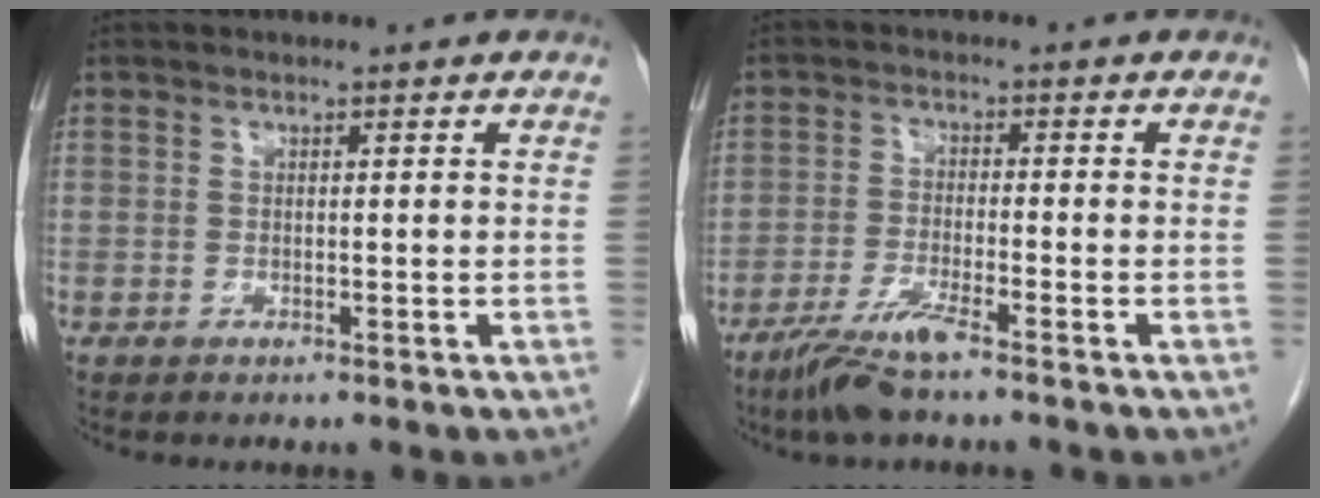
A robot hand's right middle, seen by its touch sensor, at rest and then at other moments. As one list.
[{"total": 6.0, "force": [-4.4, 0.0, 4.1], "torque": [-0.089, -0.018, -0.087]}]